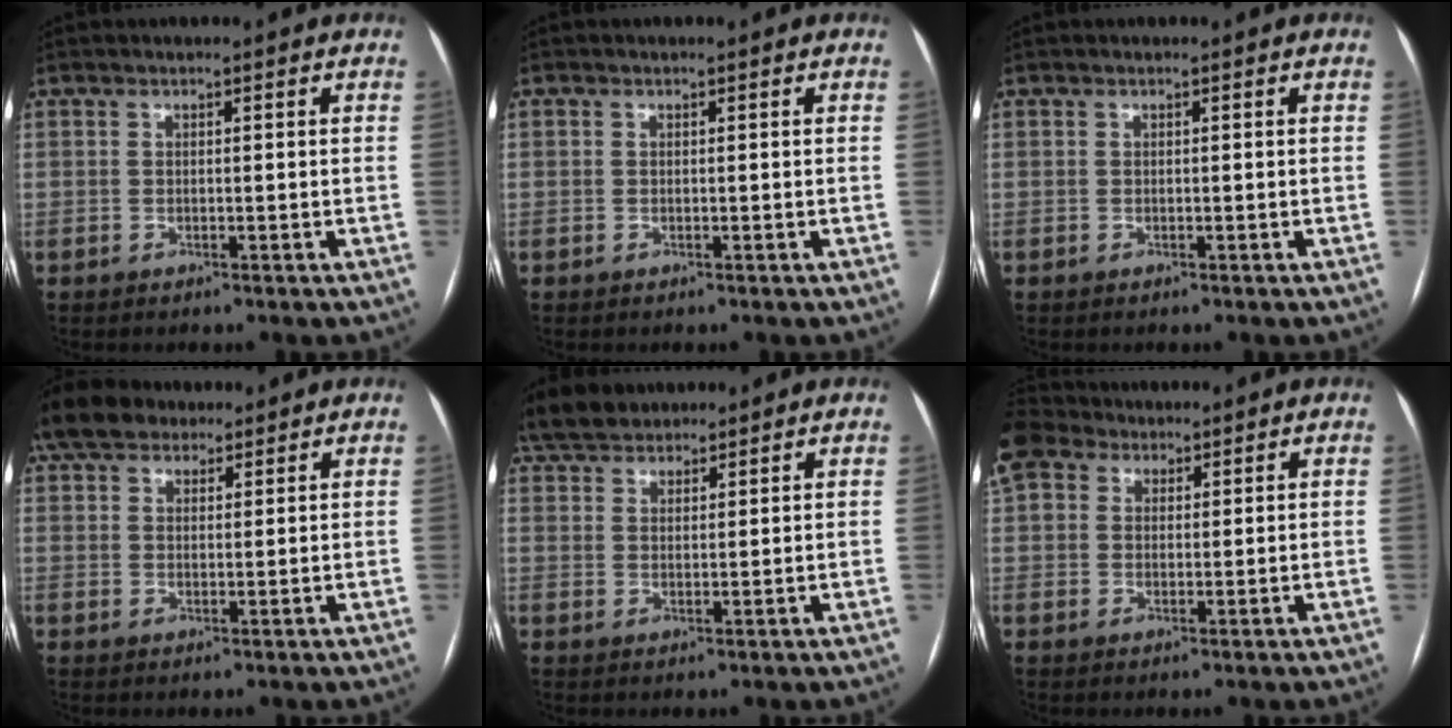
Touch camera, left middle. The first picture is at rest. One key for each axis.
{"total": 0.0}
{"total": 0.0}
{"total": 8.9, "fx": 6.8, "fy": 4.4, "fz": 3.6, "tx": -0.067, "ty": 0.039, "tz": 0.124}
{"total": 7.2, "fx": 6.2, "fy": 3.0, "fz": 2.2, "tx": -0.041, "ty": 0.028, "tz": 0.115}
{"total": 7.5, "fx": 5.2, "fy": 4.7, "fz": 2.5, "tx": -0.066, "ty": 0.038, "tz": 0.104}